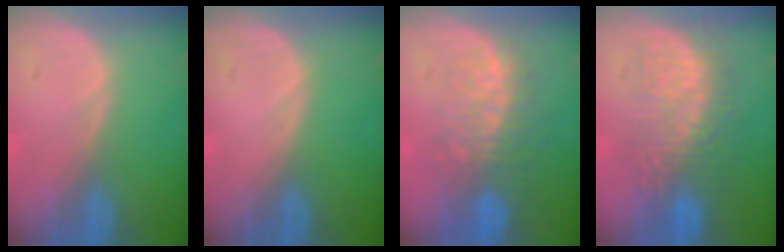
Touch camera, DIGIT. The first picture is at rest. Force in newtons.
{"total": 0.0}
{"total": 9.5, "press": 8.2, "slide": 4.8}
{"total": 9.1, "press": 9.0, "slide": 1.7}